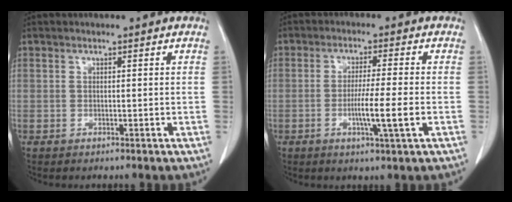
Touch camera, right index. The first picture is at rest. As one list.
[{"total": 6.4, "force": [-1.7, -0.7, 6.2], "torque": [-0.104, -0.013, -0.033]}]